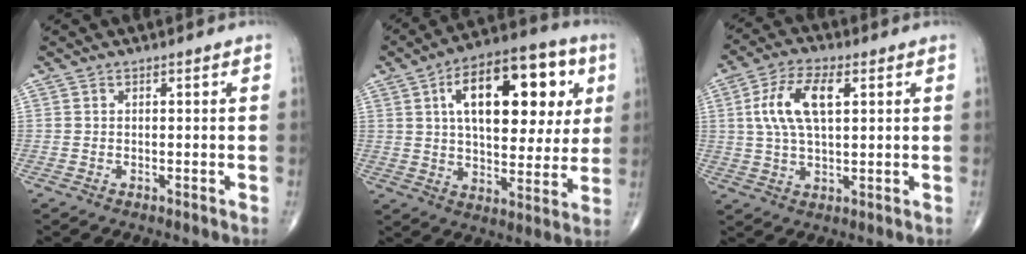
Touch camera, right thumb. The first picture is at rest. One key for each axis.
{"total": 23.0, "fx": 6.7, "fy": 11.6, "fz": 18.6, "tx": -0.242, "ty": 0.001, "tz": 0.096}
{"total": 10.6, "fx": 2.7, "fy": 4.8, "fz": 9.0, "tx": -0.183, "ty": 0.008, "tz": 0.050}